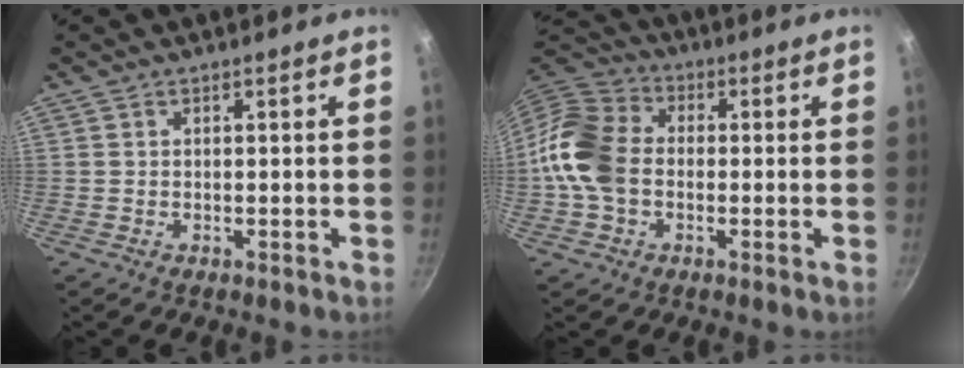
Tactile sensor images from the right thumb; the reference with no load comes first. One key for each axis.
{"total": 12.2, "fx": -1.1, "fy": 9.2, "fz": 8.0, "tx": -0.136, "ty": 0.024, "tz": -0.041}